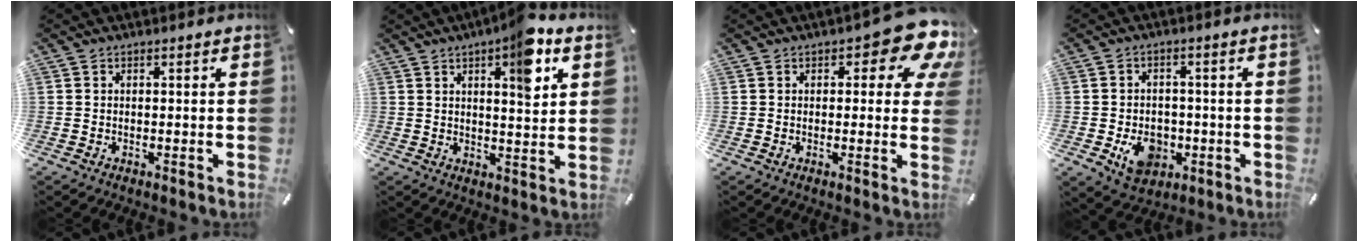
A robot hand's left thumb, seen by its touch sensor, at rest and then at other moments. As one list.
[{"total": 10.1, "force": [5.1, 2.8, 8.3], "torque": [-0.105, -0.028, 0.075]}, {"total": 9.9, "force": [5.0, 4.3, 7.3], "torque": [-0.085, -0.028, 0.080]}, {"total": 8.8, "force": [-2.4, 6.9, 4.8], "torque": [-0.065, 0.008, -0.041]}]